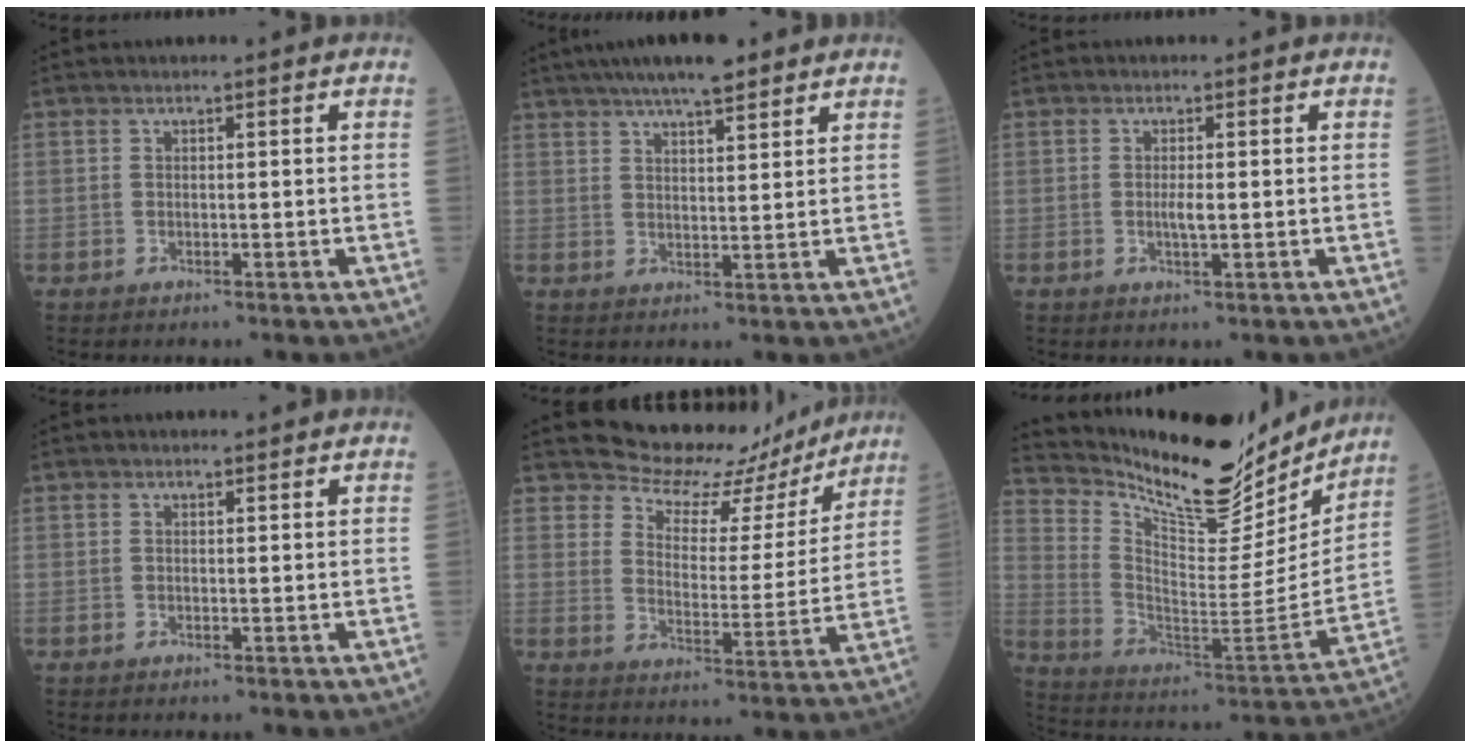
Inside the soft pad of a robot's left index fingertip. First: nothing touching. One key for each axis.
{"total": 8.7, "fx": 6.6, "fy": 1.5, "fz": 5.4, "tx": -0.080, "ty": 0.024, "tz": 0.102}
{"total": 1.7, "fx": -0.4, "fy": 0.3, "fz": 1.7, "tx": -0.033, "ty": -0.004, "tz": -0.007}
{"total": 0.0}
{"total": 13.1, "fx": 12.0, "fy": 4.8, "fz": 1.8, "tx": -0.018, "ty": -0.016, "tz": 0.149}
{"total": 21.6, "fx": 19.0, "fy": 5.9, "fz": 8.4, "tx": -0.152, "ty": -0.035, "tz": 0.292}